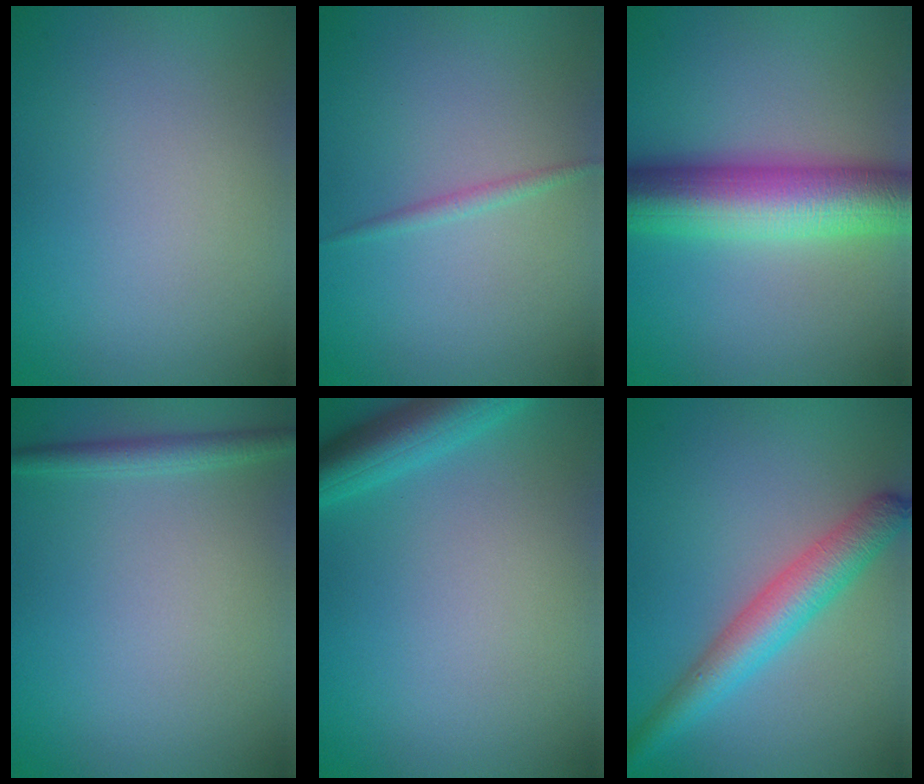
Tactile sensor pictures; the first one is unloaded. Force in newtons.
{"total": 1.0, "press": 1.0, "slide": 0.1}
{"total": 9.8, "press": 9.8, "slide": 0.2}
{"total": 1.8, "press": 1.8, "slide": 0.1}
{"total": 4.2, "press": 4.2, "slide": 0.2}
{"total": 4.8, "press": 4.8, "slide": 0.1}